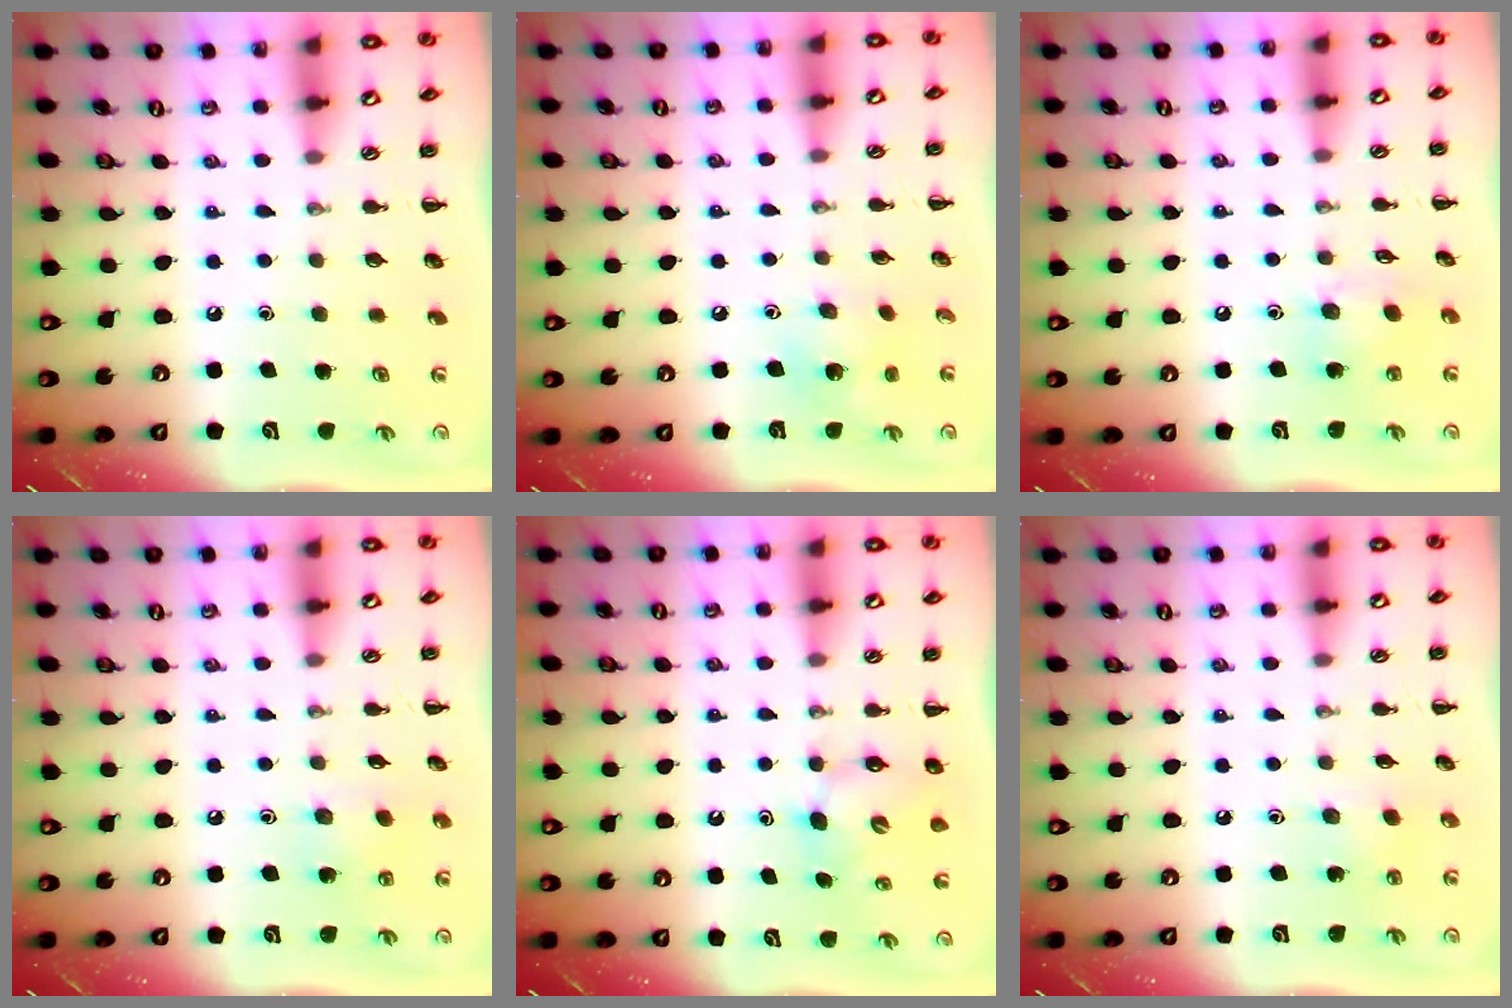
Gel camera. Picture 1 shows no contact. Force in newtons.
{"total": 4.7, "press": 4.6, "slide": 1.0}
{"total": 8.2, "press": 8.2, "slide": 0.9}
{"total": 5.0, "press": 4.9, "slide": 1.2}
{"total": 4.6, "press": 4.5, "slide": 0.9}
{"total": 3.0, "press": 2.8, "slide": 1.0}